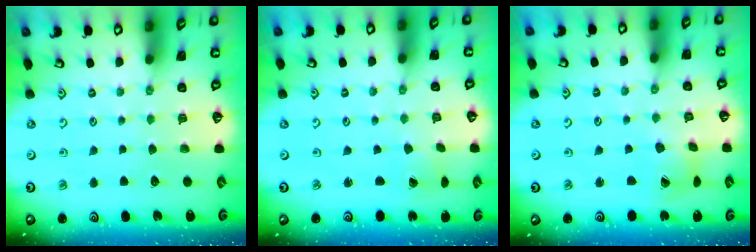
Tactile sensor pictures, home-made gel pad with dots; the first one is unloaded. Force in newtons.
{"total": 1.0, "press": 1.0, "slide": 0.1}
{"total": 5.3, "press": 5.3, "slide": 0.6}